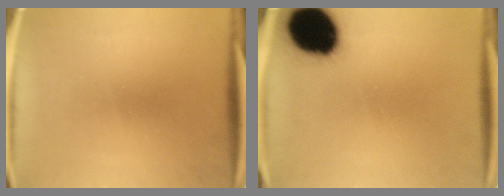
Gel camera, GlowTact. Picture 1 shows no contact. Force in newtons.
{"total": 18.9}